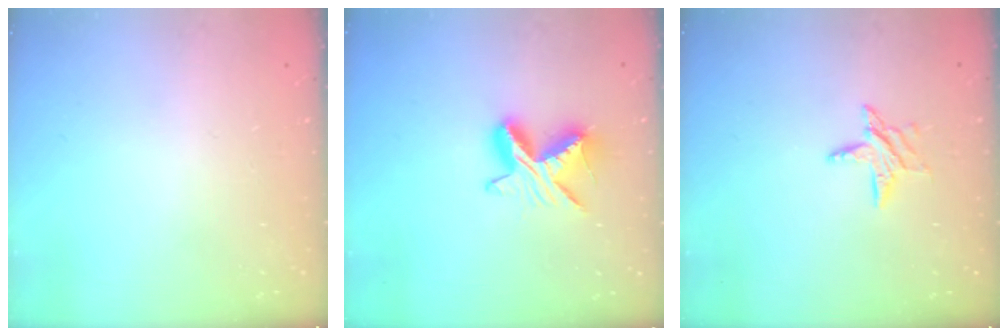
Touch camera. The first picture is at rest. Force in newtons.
{"total": 9.0, "press": 9.0, "slide": 0.2}
{"total": 6.1, "press": 6.0, "slide": 0.6}